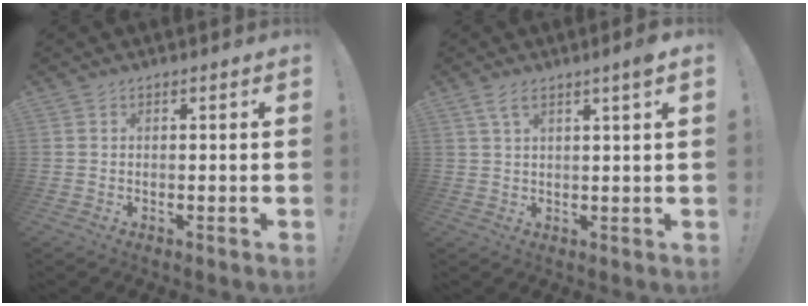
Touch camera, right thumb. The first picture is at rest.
{"total": 4.5, "force": [2.3, 0.2, 3.8], "torque": [-0.063, -0.007, 0.035]}